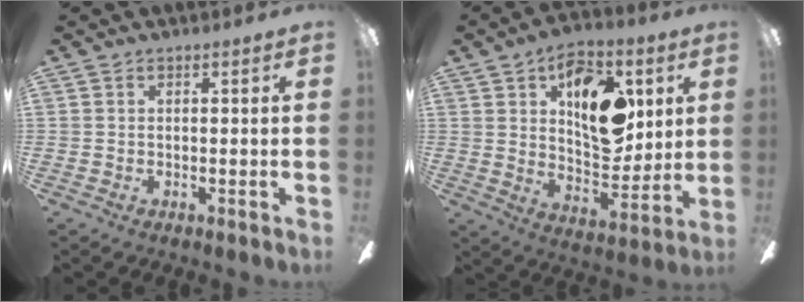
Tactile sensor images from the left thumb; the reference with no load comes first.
{"total": 17.8, "force": [6.5, 10.1, 13.1], "torque": [-0.162, -0.015, 0.112]}